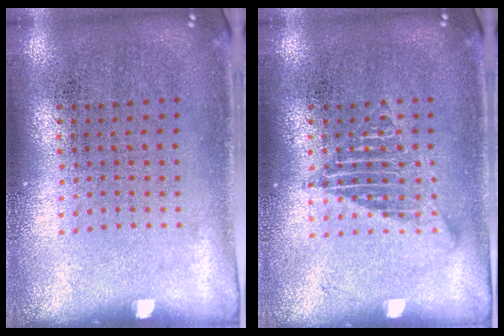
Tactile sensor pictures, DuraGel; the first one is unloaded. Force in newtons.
{"total": 1.9, "press": 1.9, "slide": 0.2}